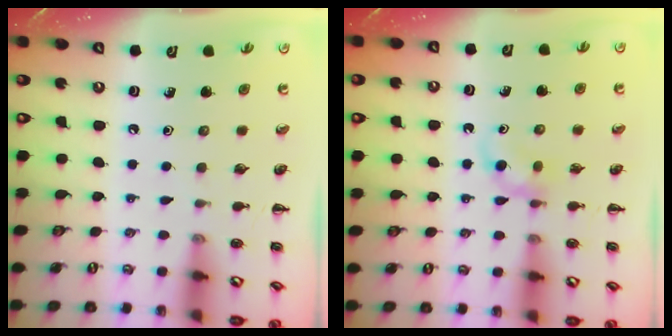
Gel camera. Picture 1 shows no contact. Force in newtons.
{"total": 2.5, "press": 2.3, "slide": 1.1}